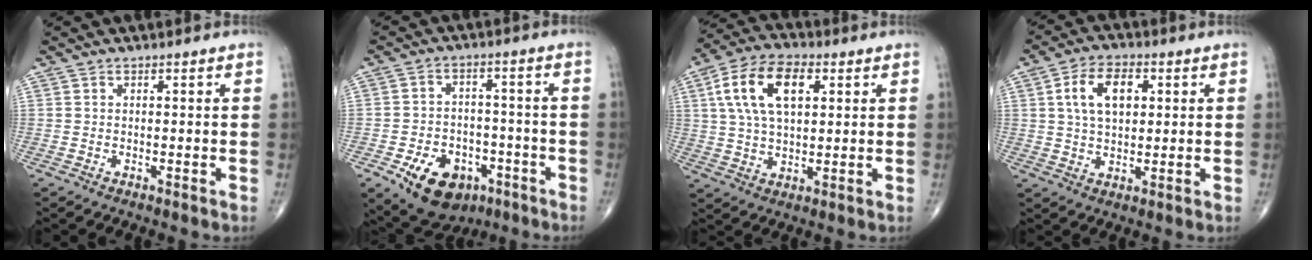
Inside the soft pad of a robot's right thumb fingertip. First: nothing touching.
{"total": 13.3, "force": [-6.4, 9.0, 7.3], "torque": [-0.087, 0.030, -0.091]}
{"total": 13.7, "force": [4.1, 7.5, 10.8], "torque": [-0.199, 0.009, 0.074]}
{"total": 8.4, "force": [2.2, 4.9, 6.4], "torque": [-0.104, 0.002, 0.039]}